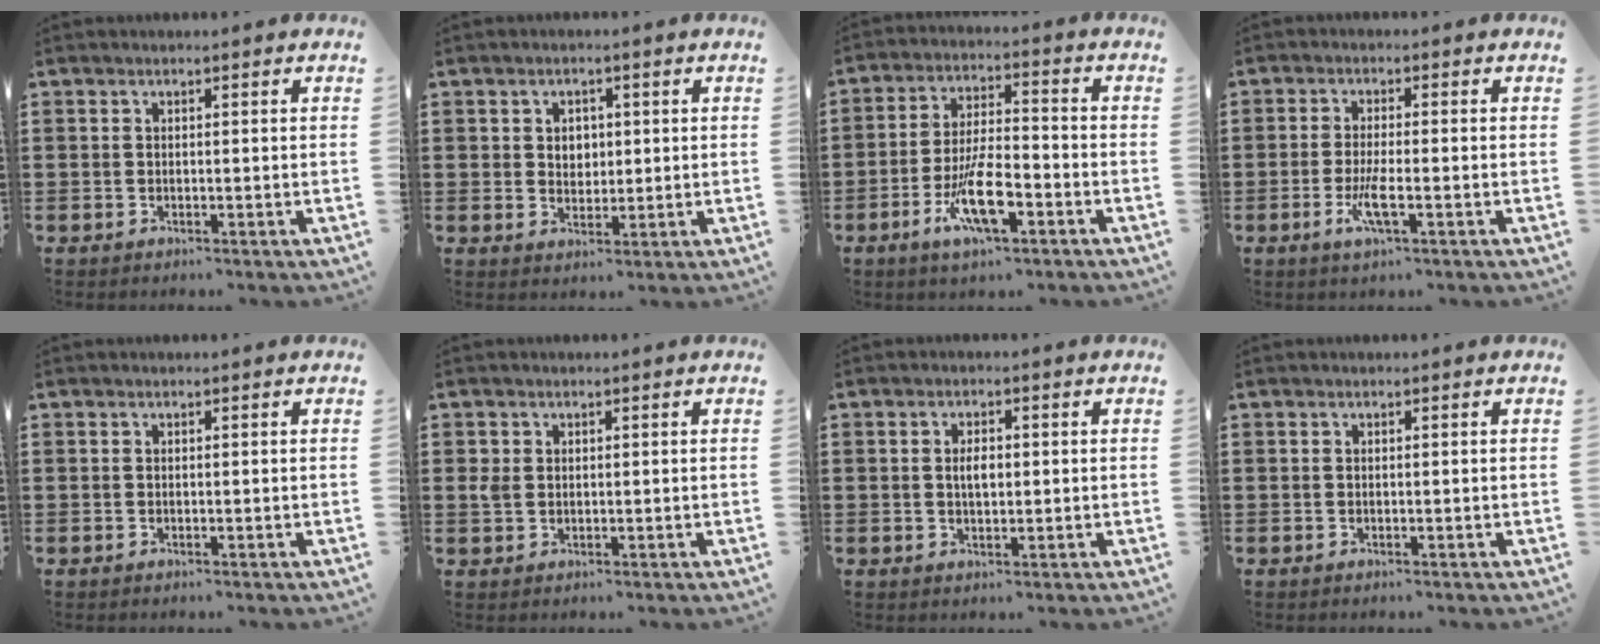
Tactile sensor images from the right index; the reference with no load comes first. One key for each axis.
{"total": 2.6, "fx": 0.7, "fy": 2.2, "fz": 1.2, "tx": -0.024, "ty": 0.007, "tz": 0.008}
{"total": 9.6, "fx": -4.2, "fy": 3.1, "fz": 8.0, "tx": -0.166, "ty": -0.006, "tz": -0.077}
{"total": 4.5, "fx": -1.7, "fy": 0.6, "fz": 4.1, "tx": -0.095, "ty": -0.018, "tz": -0.036}
{"total": 0.0}
{"total": 1.7, "fx": 0.3, "fy": 1.4, "fz": 0.9, "tx": -0.020, "ty": 0.007, "tz": 0.006}
{"total": 2.7, "fx": 0.2, "fy": 1.2, "fz": 2.3, "tx": -0.039, "ty": 0.002, "tz": 0.000}
{"total": 0.0}